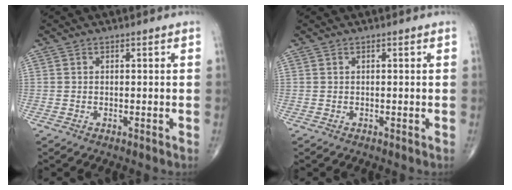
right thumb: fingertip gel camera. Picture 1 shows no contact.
{"total": 0.0}